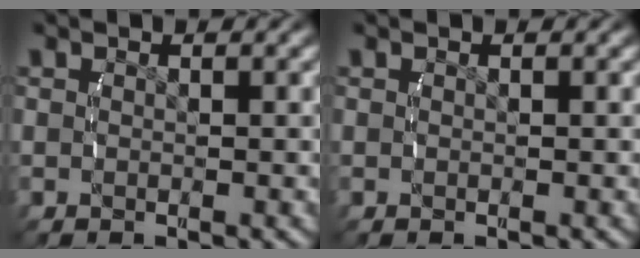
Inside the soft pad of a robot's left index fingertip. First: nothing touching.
{"total": 0.0}